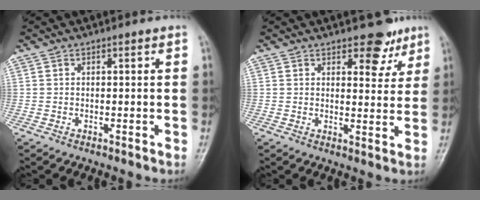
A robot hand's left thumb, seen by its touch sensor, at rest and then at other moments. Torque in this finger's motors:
{"motor_torque": [-0.15, 0.08, 0.02, 0.02, 0.00]}